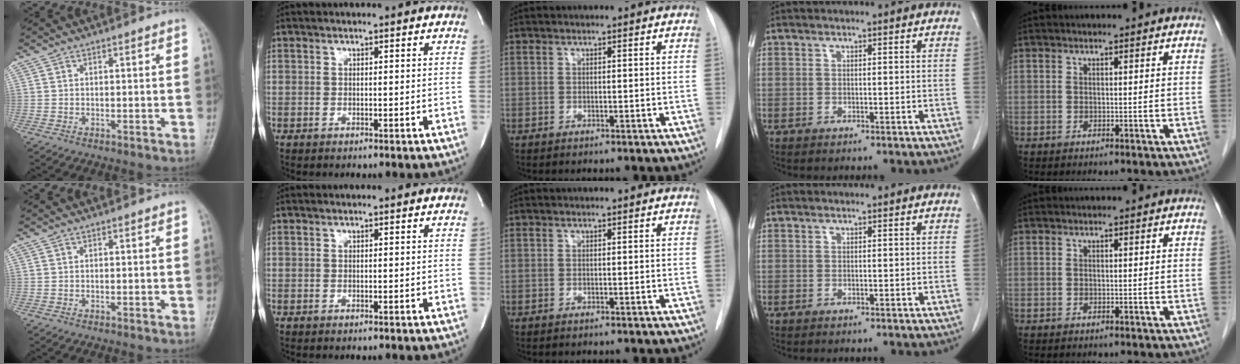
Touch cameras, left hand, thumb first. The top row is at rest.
{}